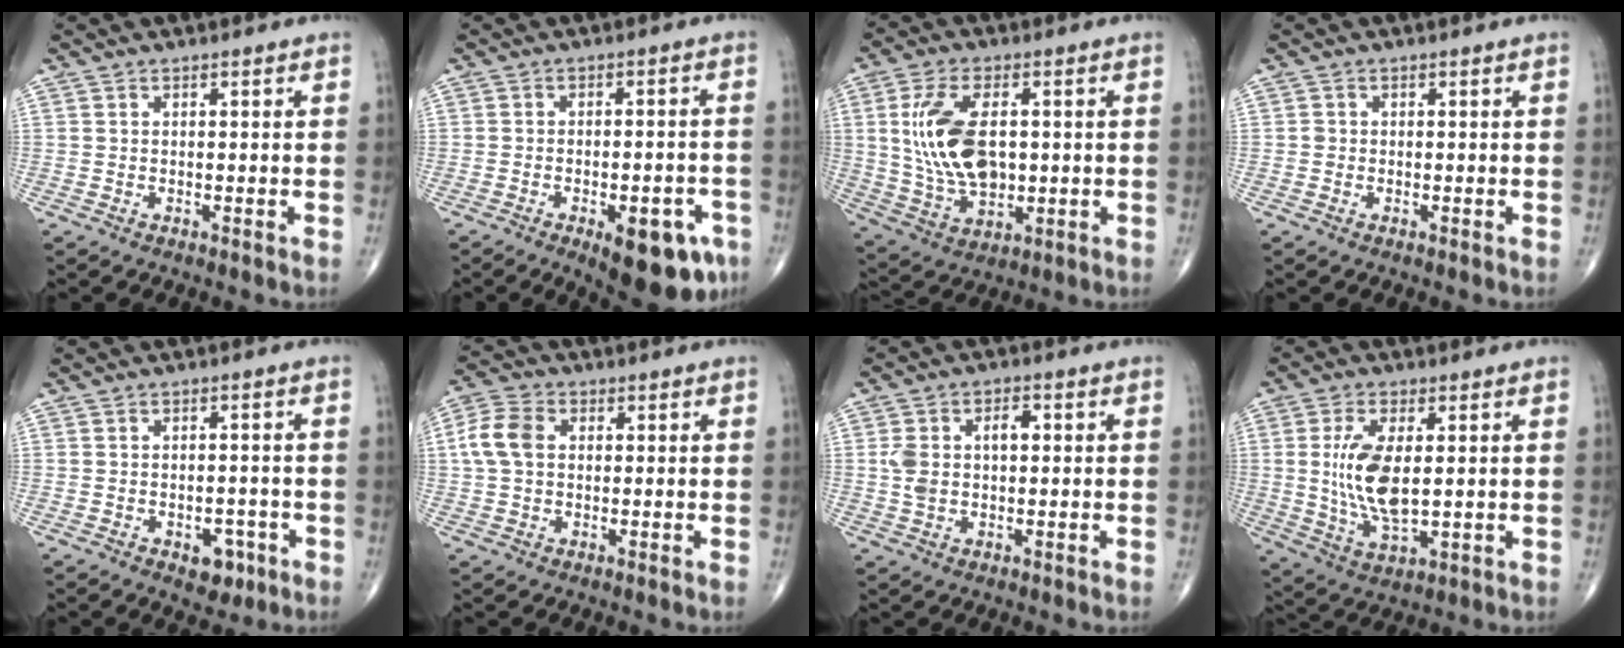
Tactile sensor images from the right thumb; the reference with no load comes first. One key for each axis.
{"total": 12.9, "fx": -6.4, "fy": 5.1, "fz": 10.0, "tx": -0.098, "ty": 0.020, "tz": -0.075}
{"total": 14.8, "fx": 1.7, "fy": 8.3, "fz": 12.1, "tx": -0.230, "ty": -0.005, "tz": 0.041}
{"total": 0.7, "fx": -0.1, "fy": 0.7, "fz": 0.1, "tx": 0.002, "ty": 0.003, "tz": -0.003}
{"total": 5.0, "fx": -2.4, "fy": 3.1, "fz": 3.2, "tx": -0.020, "ty": 0.012, "tz": -0.025}
{"total": 7.0, "fx": 0.9, "fy": 5.0, "fz": 4.8, "tx": -0.103, "ty": 0.017, "tz": 0.012}
{"total": 6.7, "fx": 0.7, "fy": 4.1, "fz": 5.3, "tx": -0.100, "ty": 0.022, "tz": 0.016}
{"total": 11.4, "fx": 1.1, "fy": 5.1, "fz": 10.1, "tx": -0.201, "ty": -0.015, "tz": 0.029}